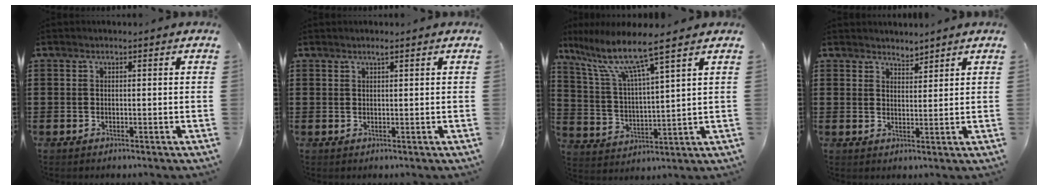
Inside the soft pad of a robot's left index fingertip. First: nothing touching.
{"total": 1.0, "force": [0.7, 0.1, 0.7], "torque": [-0.016, 0.000, 0.012]}
{"total": 9.3, "force": [7.1, 0.3, 6.1], "torque": [-0.145, -0.037, 0.114]}
{"total": 2.4, "force": [2.4, 0.3, -0.3], "torque": [-0.001, -0.004, 0.046]}